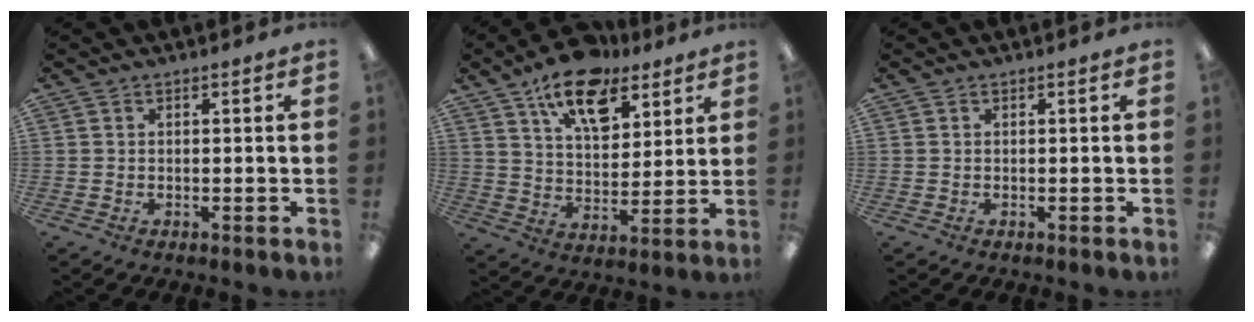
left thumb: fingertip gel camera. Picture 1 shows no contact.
{"total": 15.6, "force": [10.6, 7.9, 8.3], "torque": [-0.127, -0.053, 0.186]}
{"total": 0.0}